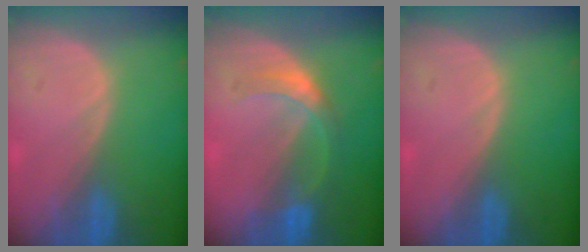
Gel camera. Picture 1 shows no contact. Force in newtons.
{"total": 5.2, "press": 4.8, "slide": 1.9}
{"total": 0.0}